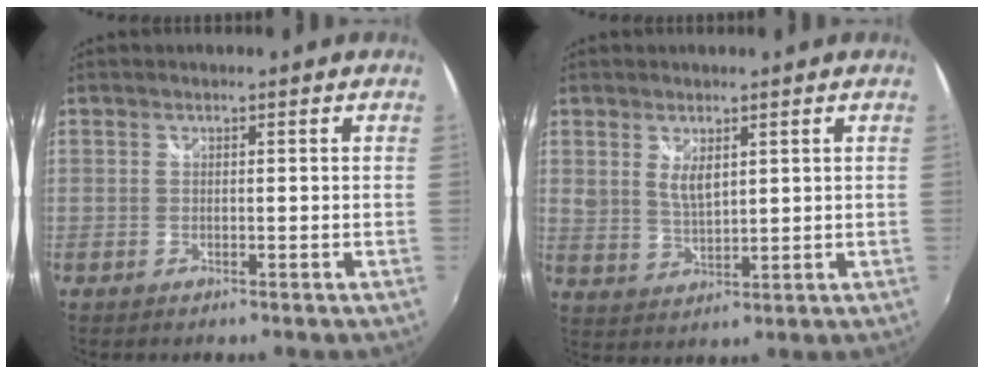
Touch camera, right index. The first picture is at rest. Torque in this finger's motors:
{"motor_torque": [0.05, 0.06, 0.11, 0.05]}